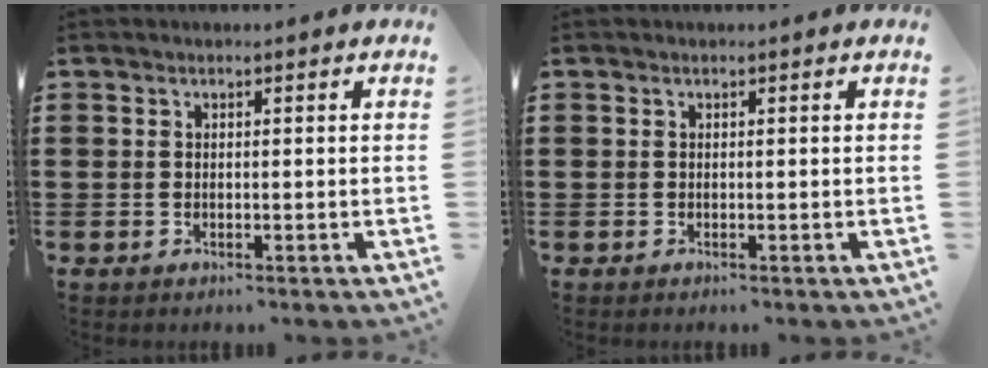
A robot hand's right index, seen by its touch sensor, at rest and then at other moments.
{"total": 0.0}